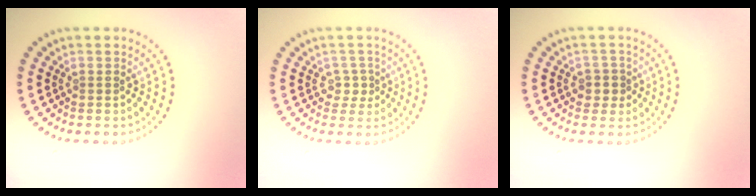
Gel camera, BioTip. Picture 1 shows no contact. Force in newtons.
{"total": 1.5, "press": 1.2, "slide": 0.9}
{"total": 1.8, "press": 1.5, "slide": 0.9}